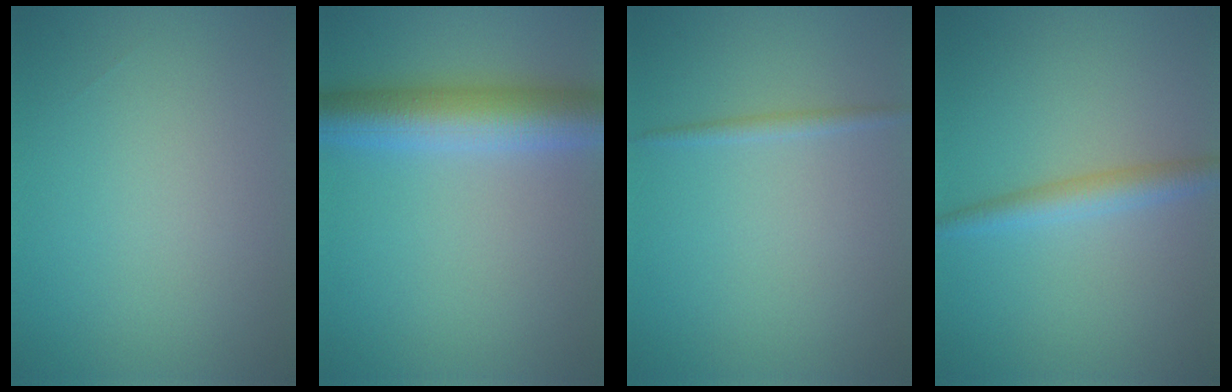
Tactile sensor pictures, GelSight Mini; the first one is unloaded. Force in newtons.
{"total": 6.7, "press": 6.7, "slide": 0.2}
{"total": 1.0, "press": 1.0, "slide": 0.0}
{"total": 2.5, "press": 2.5, "slide": 0.0}